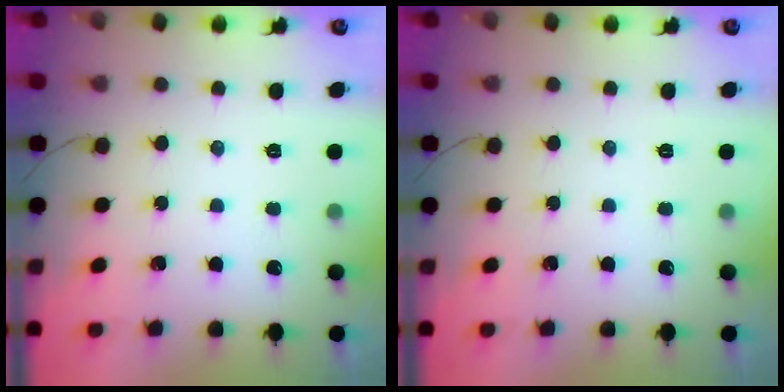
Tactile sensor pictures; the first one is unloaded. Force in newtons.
{"total": 0.0}